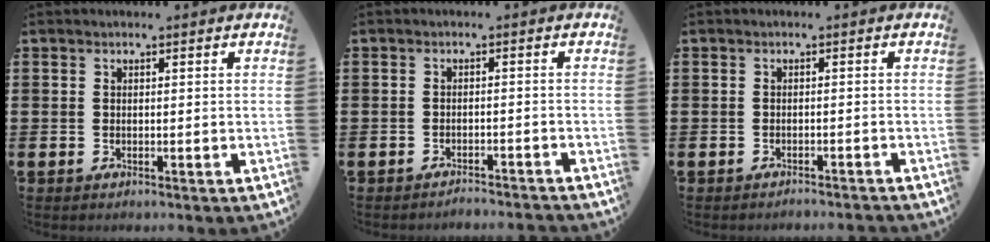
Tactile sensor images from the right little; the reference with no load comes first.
{"total": 1.5, "force": [-1.5, -0.1, -0.1], "torque": [-0.002, 0.004, -0.032]}
{"total": 1.0, "force": [-1.0, -0.1, 0.0], "torque": [0.000, 0.001, -0.020]}